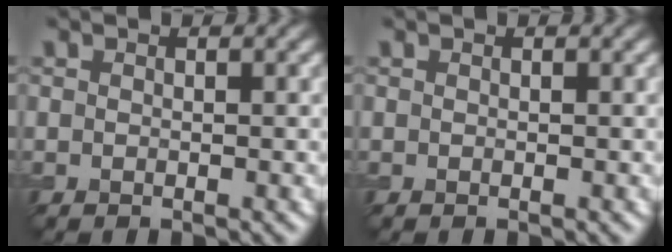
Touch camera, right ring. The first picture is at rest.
{"total": 0.0}